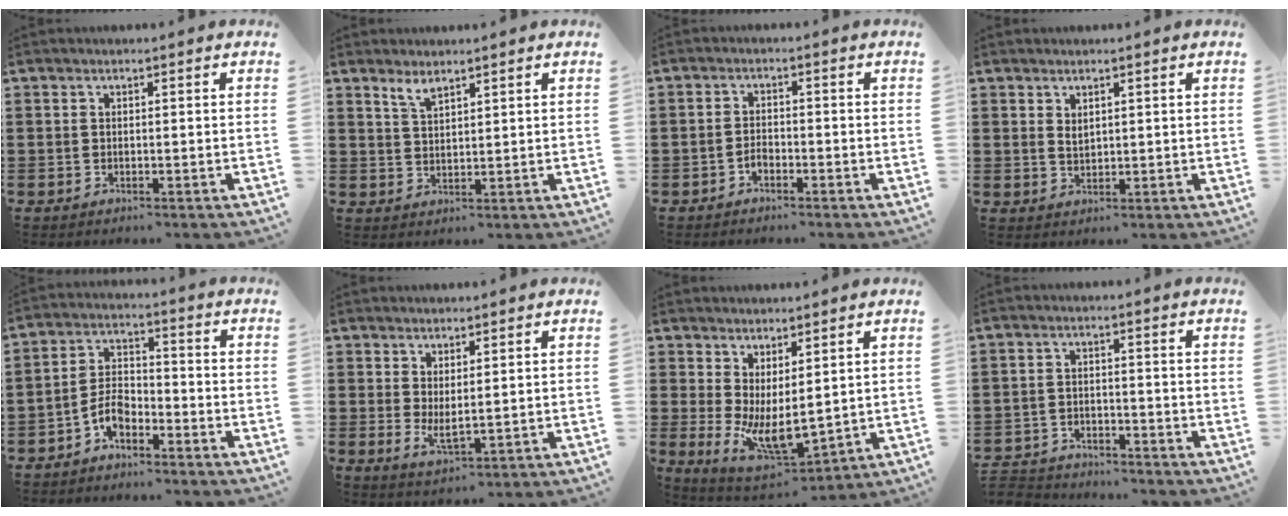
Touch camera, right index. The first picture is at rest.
{"total": 2.4, "force": [2.1, 0.2, 1.1], "torque": [-0.024, 0.000, 0.039]}
{"total": 1.6, "force": [-1.0, 1.0, 0.8], "torque": [-0.018, 0.001, -0.021]}
{"total": 1.8, "force": [1.3, 0.9, 0.8], "torque": [-0.016, 0.002, 0.025]}
{"total": 5.0, "force": [-3.0, 2.6, 3.1], "torque": [-0.076, 0.006, -0.063]}
{"total": 2.6, "force": [1.2, 0.9, 2.1], "torque": [-0.051, -0.003, 0.021]}
{"total": 6.4, "force": [0.4, 2.4, 5.9], "torque": [-0.126, -0.025, 0.013]}
{"total": 3.0, "force": [-2.9, 0.4, -0.2], "torque": [-0.007, -0.003, -0.064]}